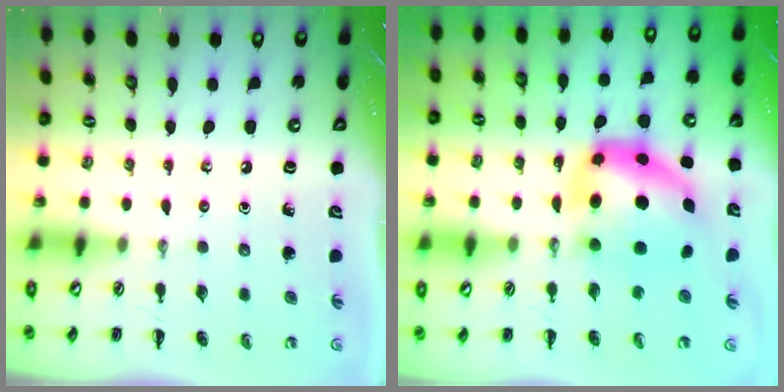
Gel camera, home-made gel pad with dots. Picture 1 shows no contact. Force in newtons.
{"total": 8.5, "press": 8.2, "slide": 2.0}